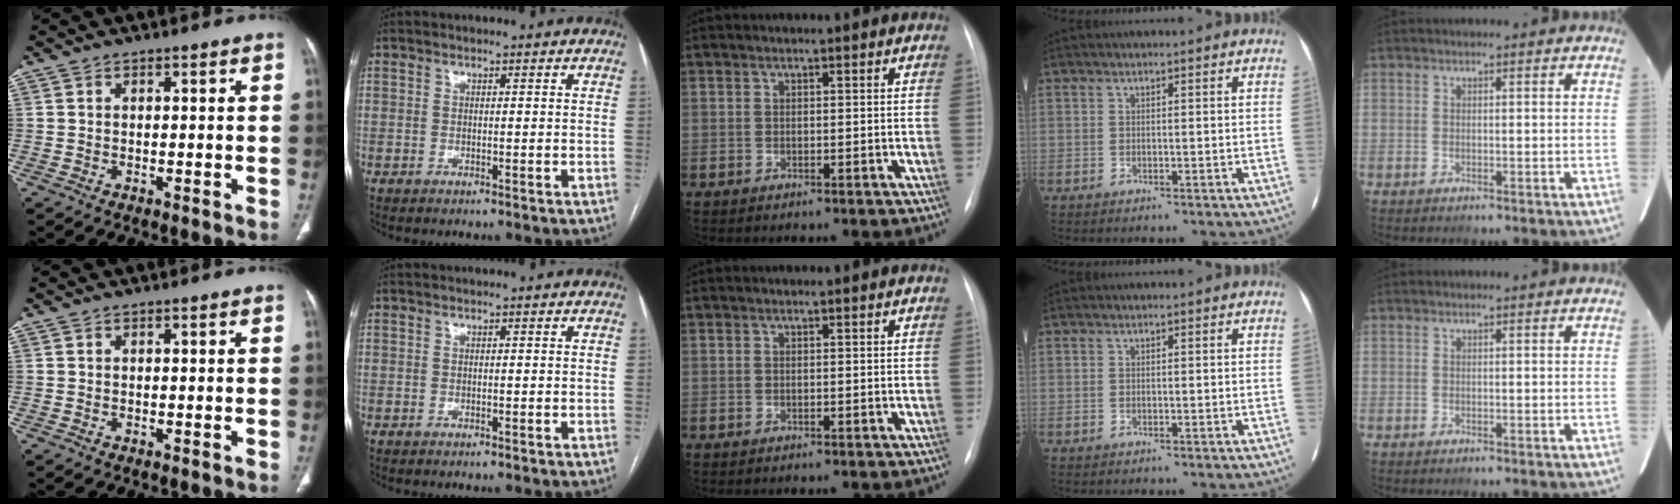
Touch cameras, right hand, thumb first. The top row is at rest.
{}